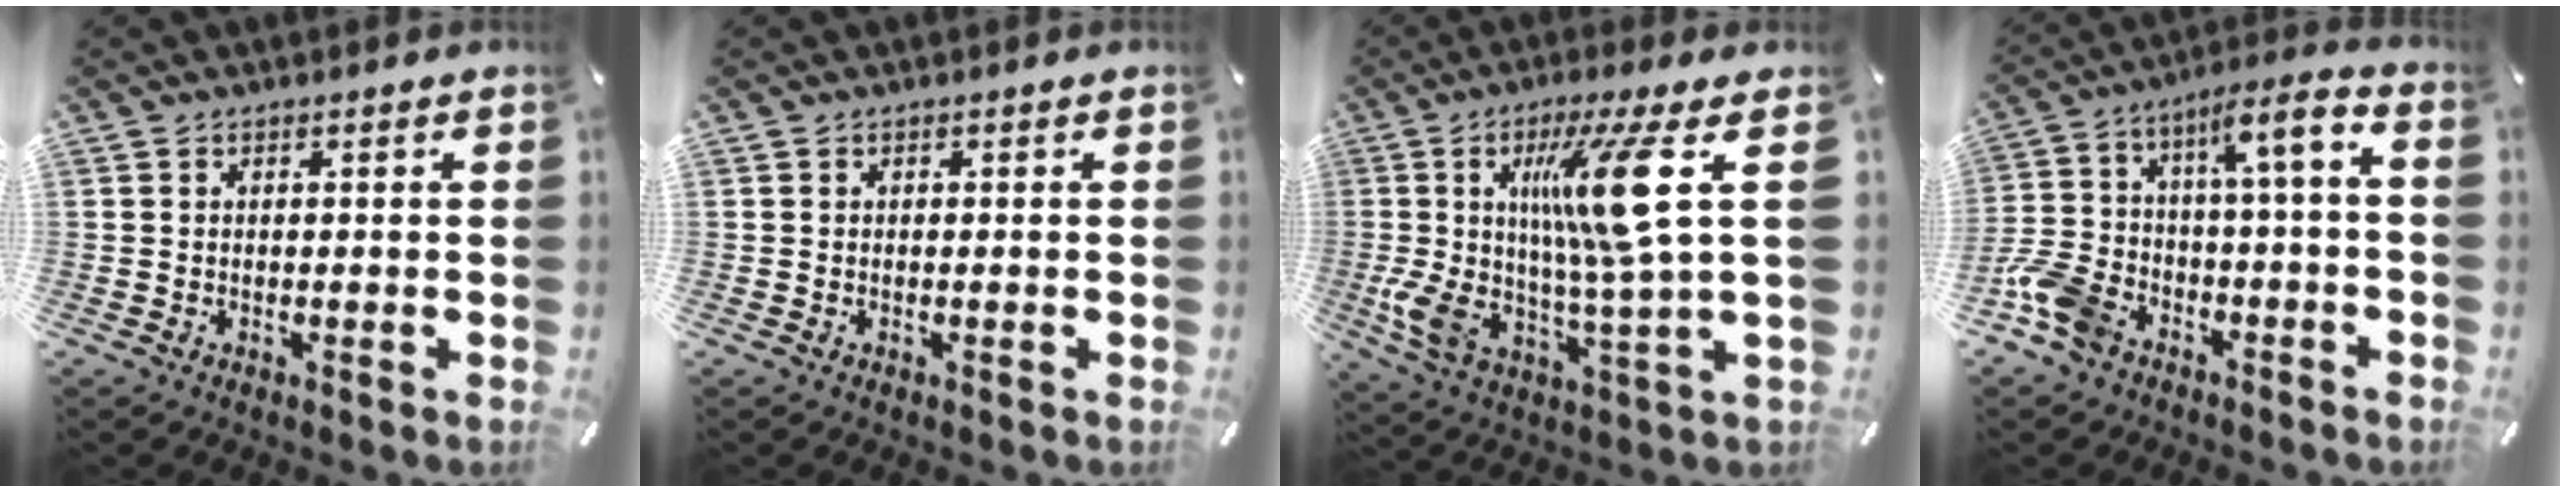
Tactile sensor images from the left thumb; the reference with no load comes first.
{"total": 0.0}
{"total": 18.7, "force": [4.2, 3.1, 18.0], "torque": [-0.344, -0.020, 0.048]}
{"total": 11.0, "force": [-4.1, 5.2, 8.8], "torque": [-0.170, 0.021, -0.082]}